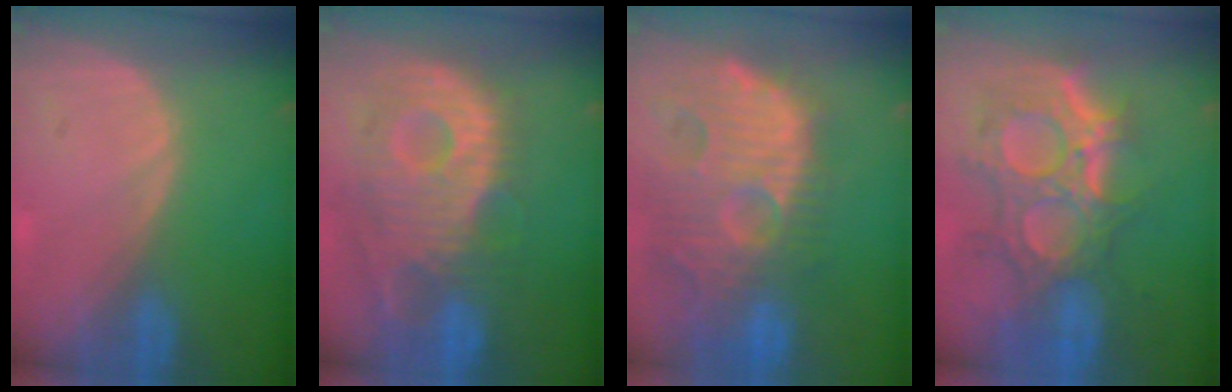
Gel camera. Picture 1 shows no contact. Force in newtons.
{"total": 11.8, "press": 10.6, "slide": 5.3}
{"total": 14.4, "press": 12.6, "slide": 7.0}
{"total": 11.9, "press": 10.7, "slide": 5.2}